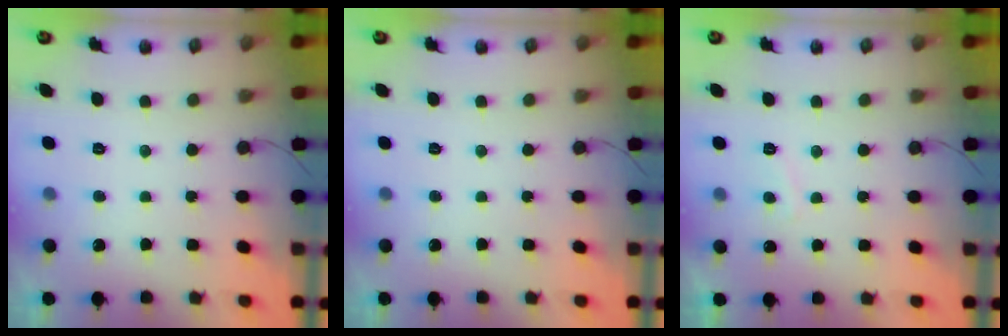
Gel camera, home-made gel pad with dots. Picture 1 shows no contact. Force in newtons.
{"total": 0.0}
{"total": 2.4, "press": 2.3, "slide": 0.7}